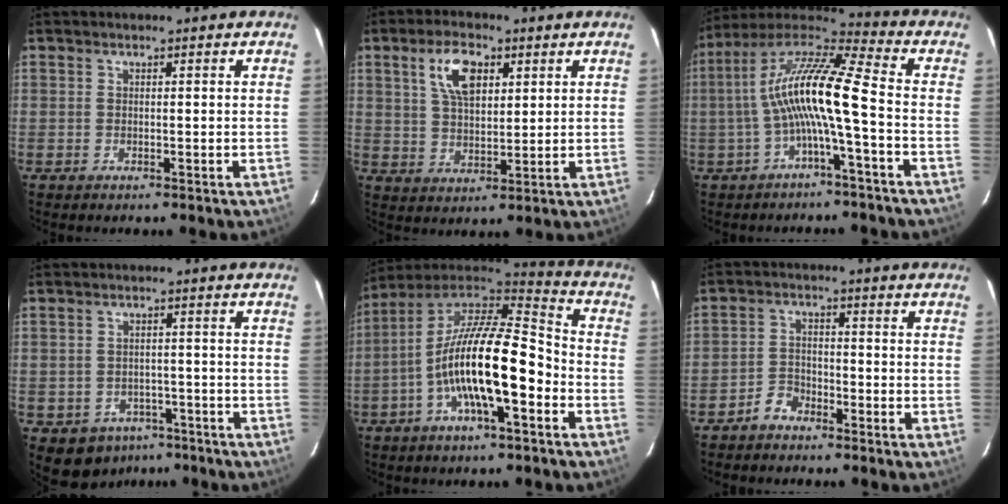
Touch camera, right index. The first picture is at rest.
{"total": 8.4, "force": [3.6, 4.1, 6.4], "torque": [-0.121, 0.015, 0.069]}
{"total": 13.8, "force": [-2.4, 0.9, 13.6], "torque": [-0.262, 0.017, -0.050]}
{"total": 7.2, "force": [-4.4, 5.4, 1.7], "torque": [-0.044, 0.020, -0.043]}
{"total": 17.6, "force": [-6.0, 4.7, 15.9], "torque": [-0.291, -0.008, -0.118]}
{"total": 3.8, "force": [-3.2, 1.8, 0.9], "torque": [-0.030, 0.013, -0.061]}